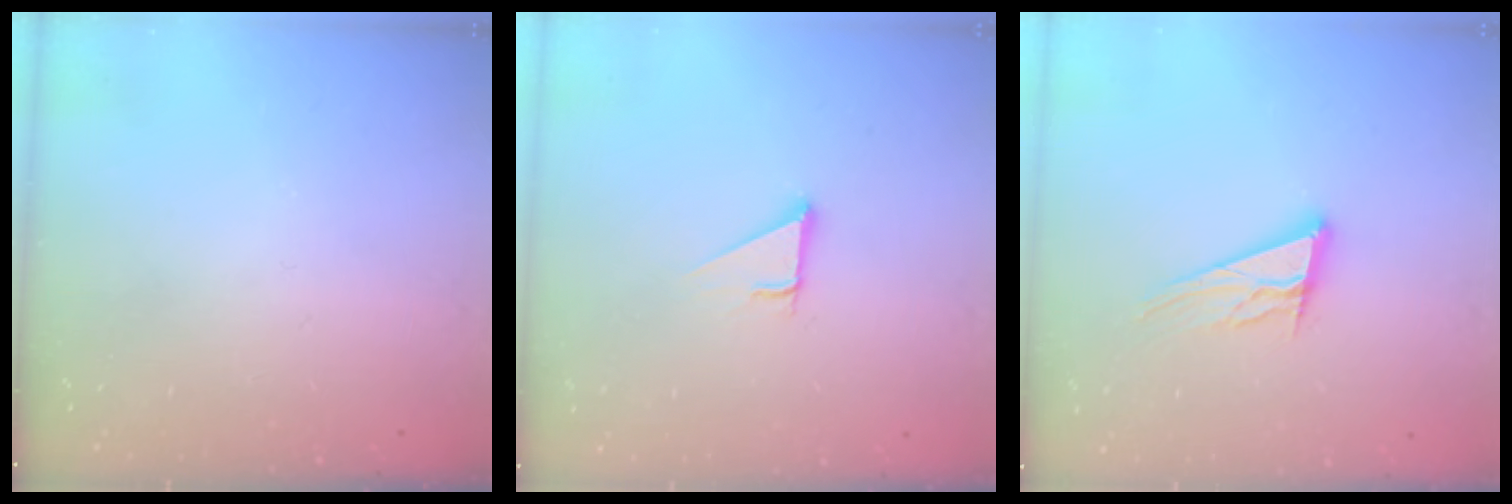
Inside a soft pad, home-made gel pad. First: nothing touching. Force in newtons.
{"total": 2.7, "press": 2.7, "slide": 0.0}
{"total": 13.0, "press": 12.7, "slide": 2.8}